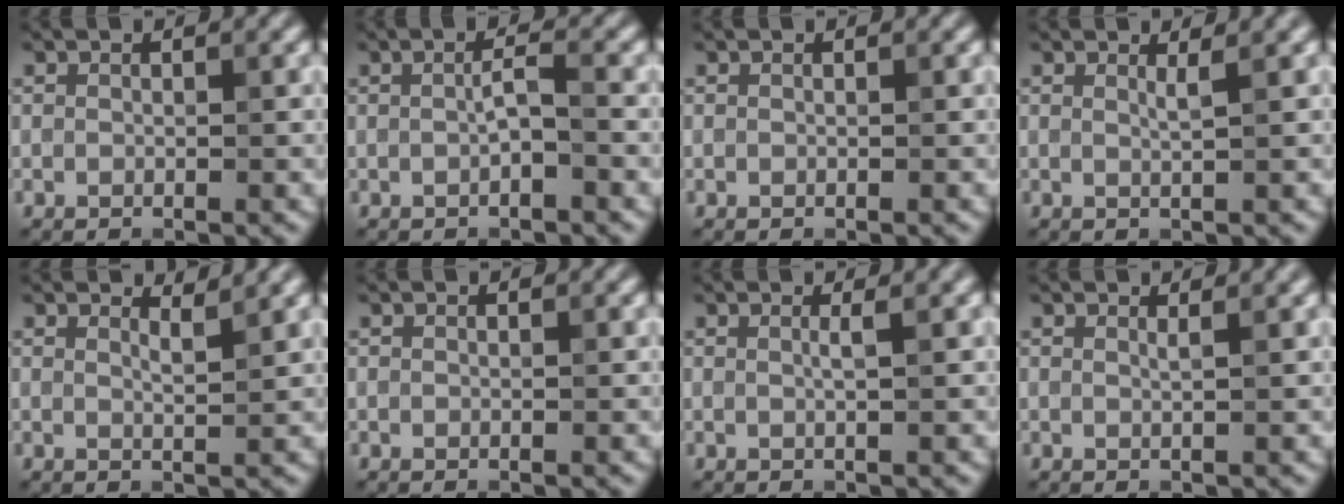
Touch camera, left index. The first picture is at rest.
{"total": 1.4, "force": [-0.3, 0.1, 1.4], "torque": [-0.028, 0.003, -0.006]}
{"total": 0.0}
{"total": 1.0, "force": [0.5, 0.1, 0.9], "torque": [-0.005, 0.000, 0.005]}
{"total": 1.5, "force": [1.4, 0.0, 0.6], "torque": [-0.005, 0.003, 0.017]}
{"total": 0.0}
{"total": 1.1, "force": [0.2, 0.1, 1.0], "torque": [-0.013, 0.003, -0.003]}
{"total": 0.7, "force": [0.5, 0.0, 0.5], "torque": [-0.002, 0.000, 0.006]}